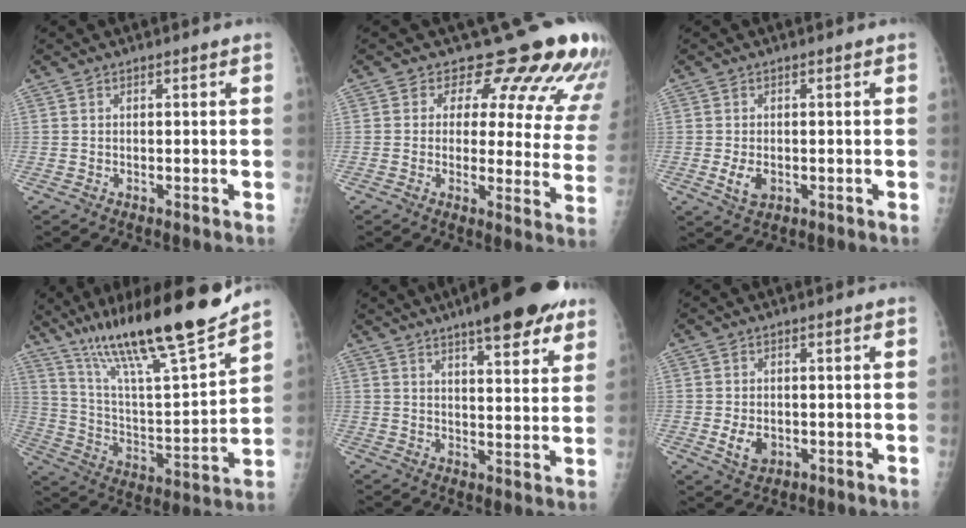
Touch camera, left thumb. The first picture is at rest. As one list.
[{"total": 17.3, "force": [13.8, 7.1, 7.6], "torque": [-0.044, -0.085, 0.142]}, {"total": 3.5, "force": [-0.6, 2.3, 2.5], "torque": [-0.045, -0.005, -0.005]}, {"total": 23.6, "force": [18.1, 2.5, 15.0], "torque": [-0.230, -0.075, 0.319]}, {"total": 16.1, "force": [10.6, 4.3, 11.3], "torque": [-0.129, -0.036, 0.146]}, {"total": 4.0, "force": [-0.6, 2.9, 2.6], "torque": [-0.038, -0.004, -0.001]}]